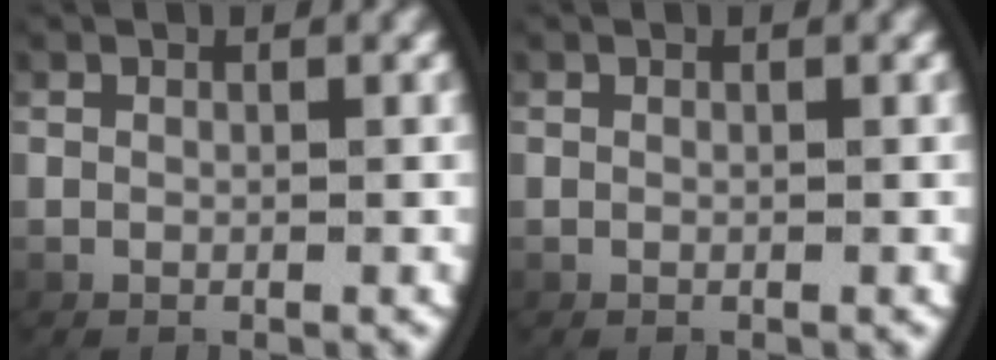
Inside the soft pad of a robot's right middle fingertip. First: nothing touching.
{"total": 0.0}